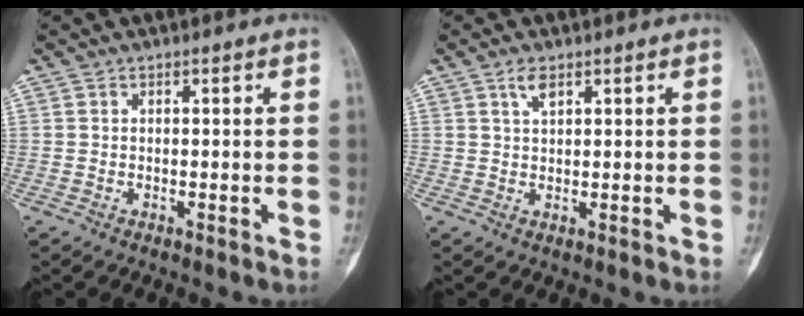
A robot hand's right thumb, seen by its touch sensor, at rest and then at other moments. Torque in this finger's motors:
{"motor_torque": [0.47, 0.43, 0.00, -0.10, 0.00]}